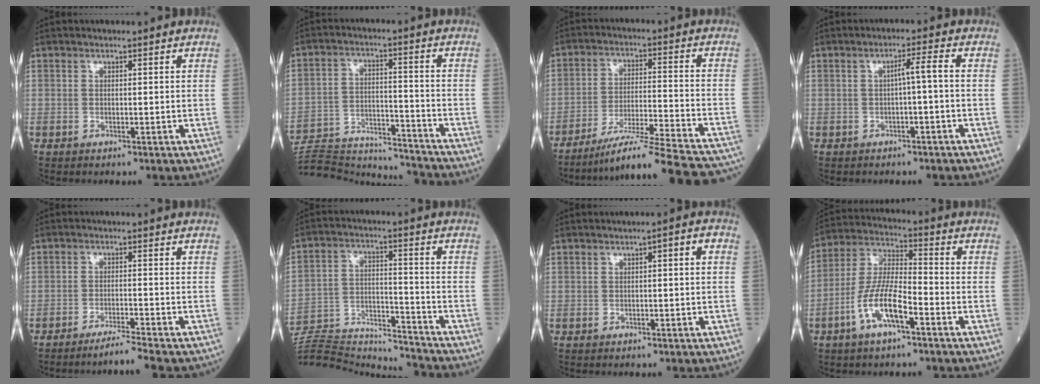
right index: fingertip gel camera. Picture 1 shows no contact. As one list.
[{"total": 18.2, "force": [-17.9, 1.3, 2.9], "torque": [-0.065, 0.013, -0.269]}, {"total": 23.7, "force": [-21.6, 0.1, 9.8], "torque": [-0.097, -0.023, -0.303]}, {"total": 2.6, "force": [-0.4, -0.2, 2.6], "torque": [-0.039, 0.007, -0.008]}, {"total": 6.6, "force": [-5.8, -0.6, 3.1], "torque": [-0.034, -0.015, -0.089]}, {"total": 20.0, "force": [-19.6, 1.2, 3.5], "torque": [-0.088, 0.011, -0.310]}, {"total": 1.9, "force": [0.1, 0.4, 1.9], "torque": [-0.025, 0.011, 0.001]}, {"total": 10.3, "force": [-4.7, 2.7, 8.9], "torque": [-0.186, 0.006, -0.090]}]